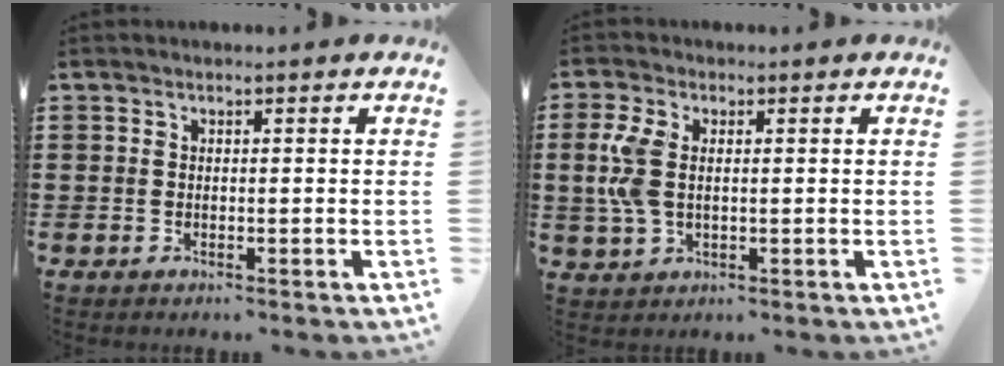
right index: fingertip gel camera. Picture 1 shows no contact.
{"total": 6.4, "force": [0.4, 3.6, 5.3], "torque": [-0.140, -0.001, -0.002]}